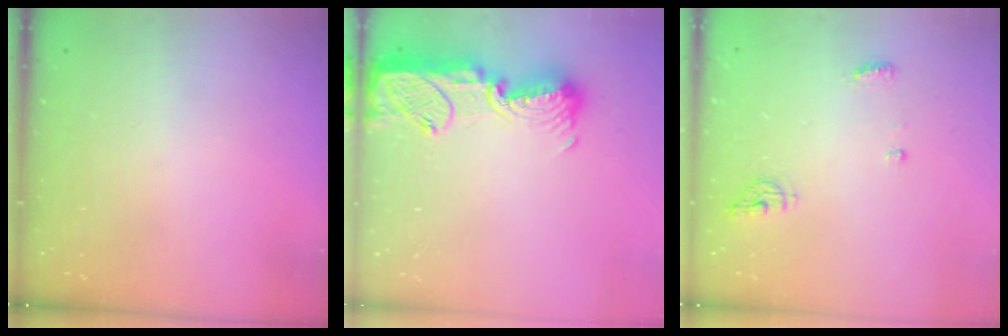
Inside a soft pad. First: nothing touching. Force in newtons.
{"total": 14.9, "press": 14.9, "slide": 1.0}
{"total": 9.0, "press": 5.9, "slide": 6.9}